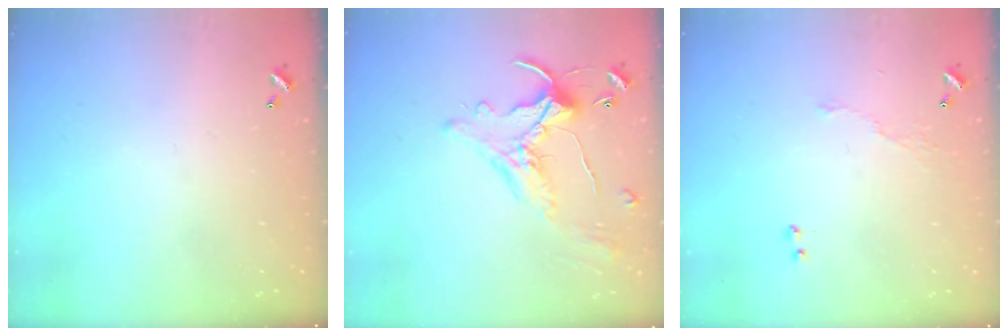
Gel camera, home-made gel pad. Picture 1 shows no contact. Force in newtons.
{"total": 2.9, "press": 2.6, "slide": 1.3}
{"total": 5.9, "press": 5.8, "slide": 1.0}